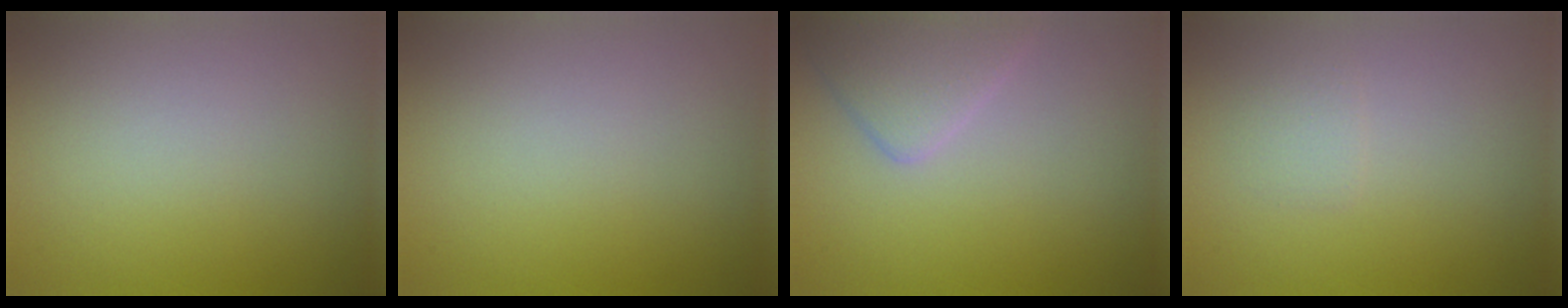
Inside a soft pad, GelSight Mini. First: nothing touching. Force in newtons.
{"total": 0.0}
{"total": 3.2, "press": 3.2, "slide": 0.1}
{"total": 0.9, "press": 0.9, "slide": 0.1}